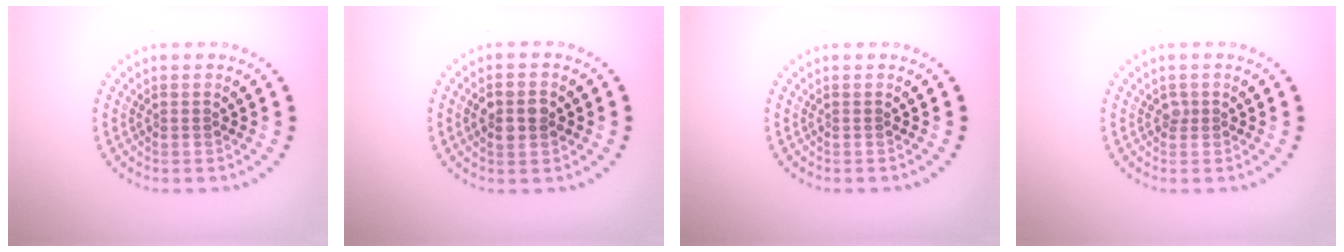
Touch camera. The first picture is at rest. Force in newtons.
{"total": 2.9, "press": 2.9, "slide": 0.2}
{"total": 0.0}
{"total": 0.7, "press": 0.4, "slide": 0.6}